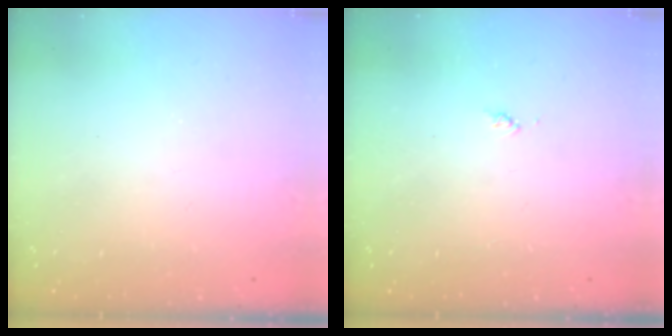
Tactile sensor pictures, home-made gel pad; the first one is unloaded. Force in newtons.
{"total": 3.4, "press": 3.4, "slide": 0.5}